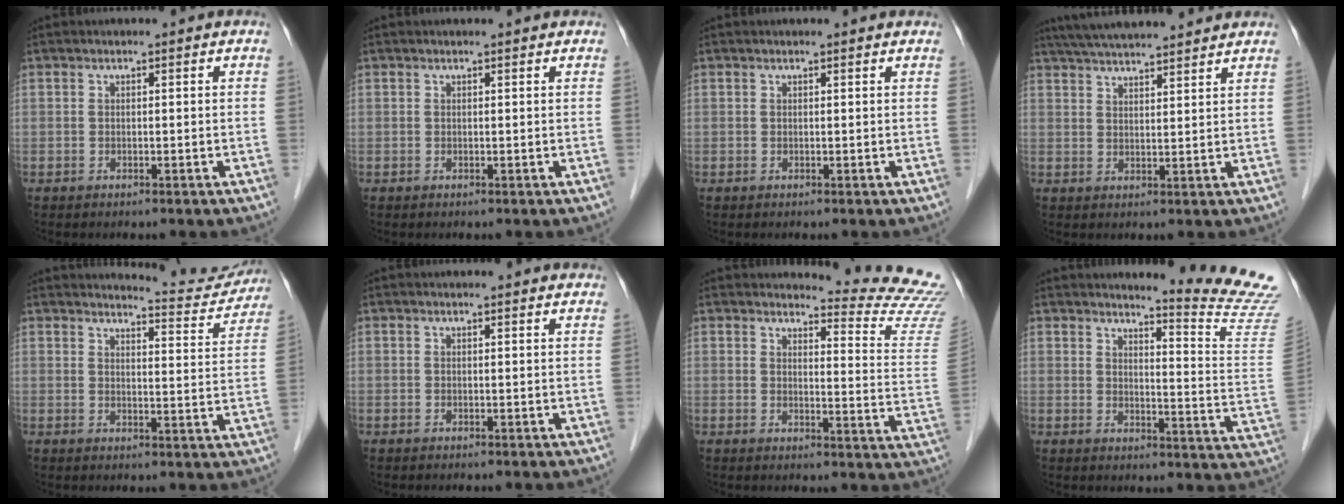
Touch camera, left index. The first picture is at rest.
{"total": 0.9, "force": [0.9, 0.1, 0.2], "torque": [-0.011, 0.004, 0.011]}
{"total": 1.4, "force": [1.4, 0.2, 0.2], "torque": [-0.014, 0.006, 0.012]}
{"total": 13.5, "force": [12.1, 1.5, 5.7], "torque": [-0.100, 0.036, 0.182]}
{"total": 9.5, "force": [9.5, 0.8, 0.3], "torque": [0.006, -0.032, 0.102]}
{"total": 2.9, "force": [2.8, 0.4, 0.5], "torque": [-0.012, 0.004, 0.020]}
{"total": 14.1, "force": [14.1, -1.0, 0.7], "torque": [0.005, -0.142, 0.133]}
{"total": 13.6, "force": [13.1, -2.6, 2.6], "torque": [-0.040, -0.131, 0.142]}